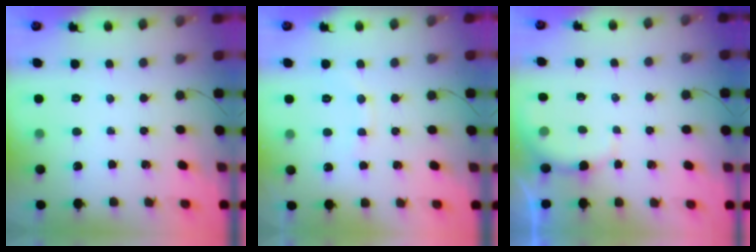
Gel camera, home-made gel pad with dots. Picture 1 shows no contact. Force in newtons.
{"total": 7.2, "press": 7.1, "slide": 1.2}
{"total": 2.8, "press": 2.7, "slide": 0.7}